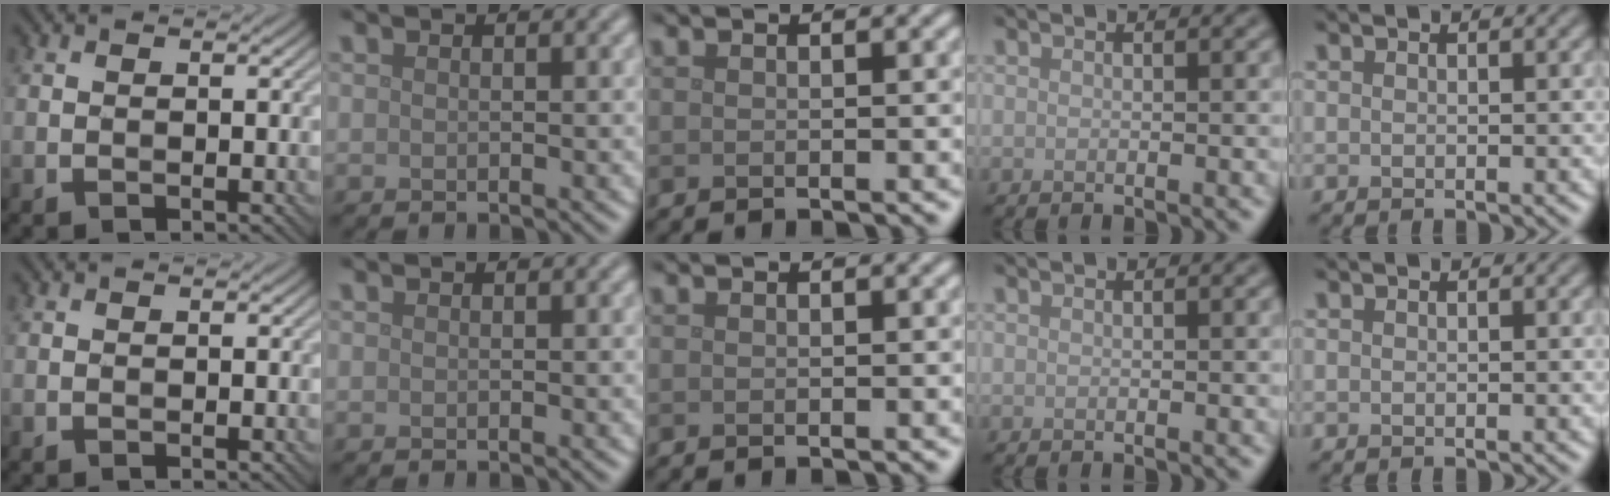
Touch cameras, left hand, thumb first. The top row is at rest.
{}